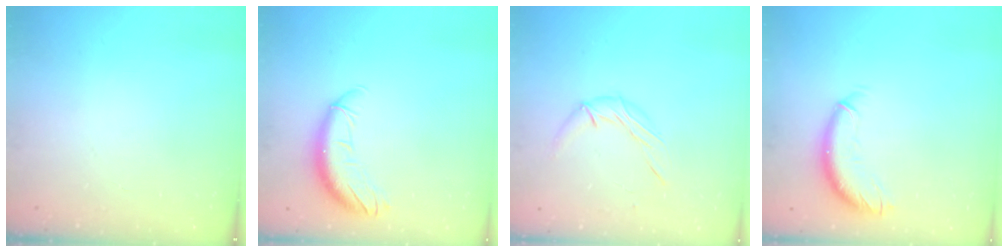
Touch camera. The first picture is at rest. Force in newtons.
{"total": 11.2, "press": 11.1, "slide": 1.7}
{"total": 6.8, "press": 6.8, "slide": 0.7}
{"total": 10.7, "press": 10.6, "slide": 1.0}